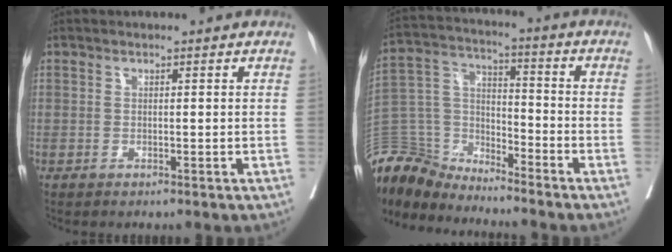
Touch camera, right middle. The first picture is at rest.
{"total": 12.9, "force": [-12.6, 2.7, 1.1], "torque": [-0.027, 0.034, -0.245]}